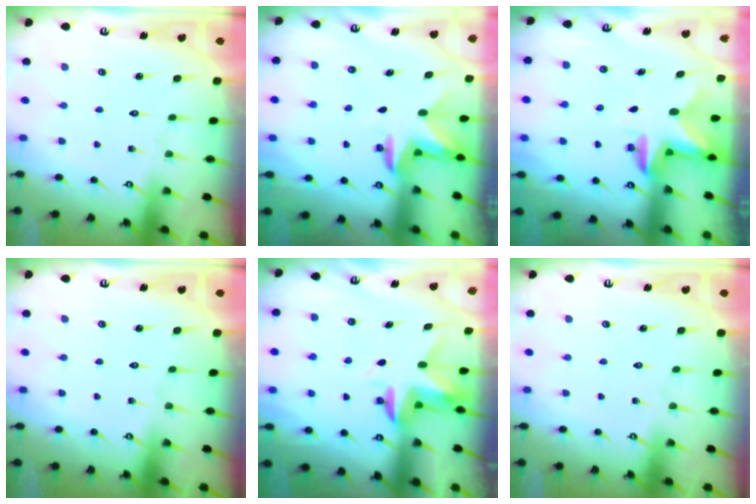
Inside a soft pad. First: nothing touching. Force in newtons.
{"total": 3.0, "press": 2.9, "slide": 0.8}
{"total": 2.4, "press": 2.4, "slide": 0.4}
{"total": 0.0}
{"total": 3.3, "press": 3.2, "slide": 0.4}
{"total": 0.0}